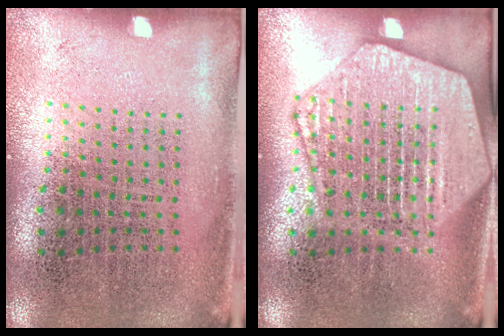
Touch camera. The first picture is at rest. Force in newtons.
{"total": 3.2, "press": 3.1, "slide": 0.4}